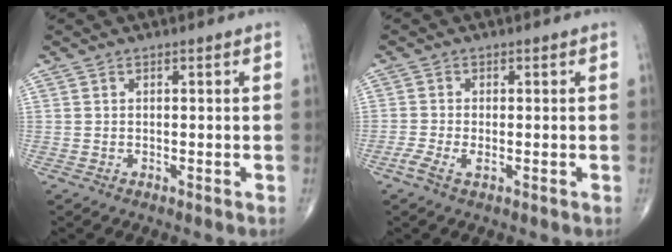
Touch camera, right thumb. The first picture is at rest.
{"total": 2.4, "force": [-0.9, 0.8, 2.0], "torque": [-0.052, -0.001, -0.023]}